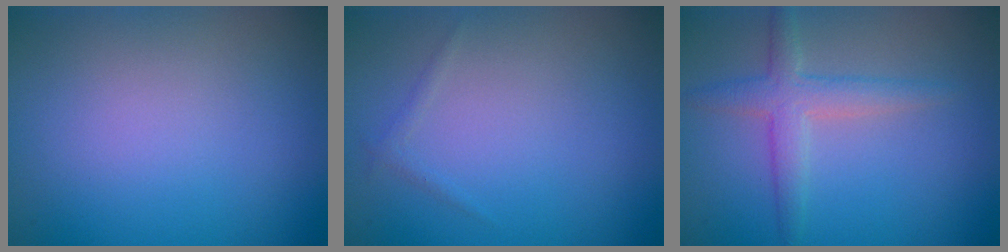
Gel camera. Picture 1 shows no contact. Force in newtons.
{"total": 0.6, "press": 0.6, "slide": 0.0}
{"total": 3.0, "press": 3.0, "slide": 0.1}